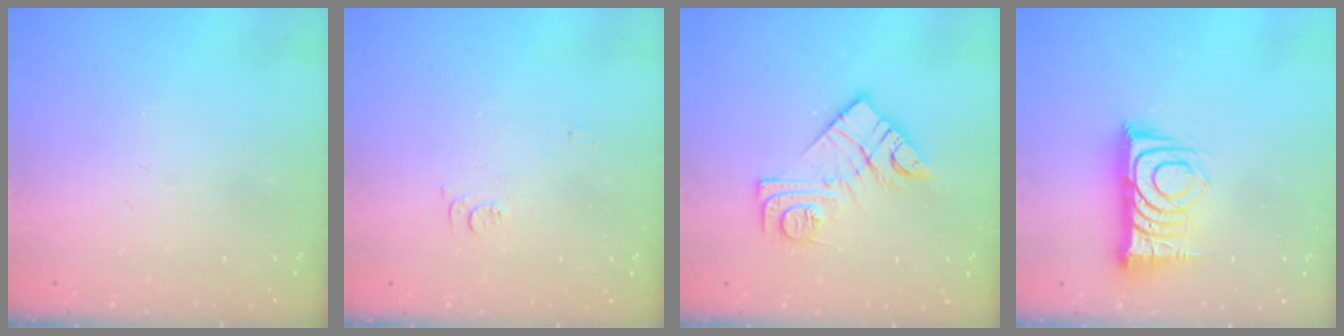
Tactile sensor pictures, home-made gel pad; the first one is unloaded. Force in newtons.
{"total": 5.2, "press": 5.1, "slide": 0.6}
{"total": 12.6, "press": 12.6, "slide": 0.8}
{"total": 12.7, "press": 12.6, "slide": 0.9}